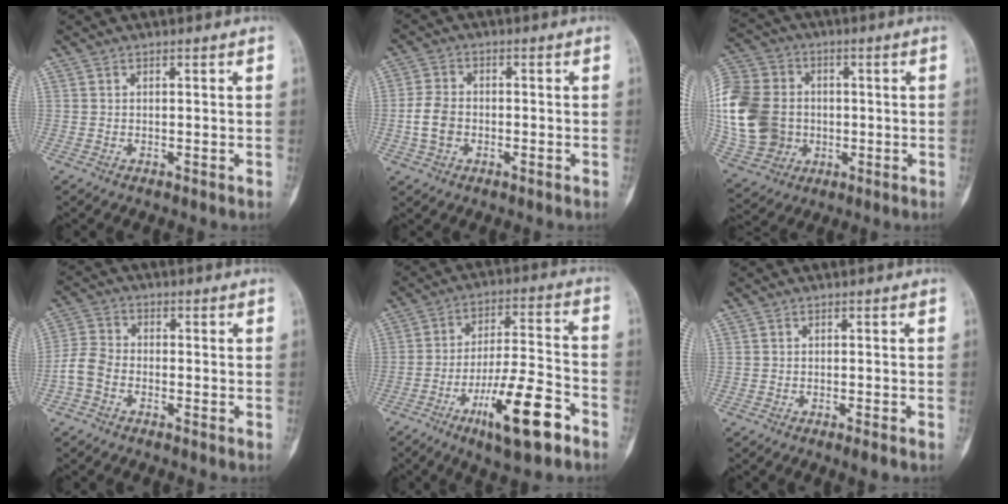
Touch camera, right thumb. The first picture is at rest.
{"total": 5.5, "force": [-1.2, 4.0, 3.6], "torque": [-0.067, 0.014, -0.027]}
{"total": 22.2, "force": [-0.5, 18.4, 12.5], "torque": [-0.286, 0.024, 0.003]}
{"total": 5.0, "force": [-2.0, 3.5, 3.0], "torque": [-0.061, 0.016, -0.052]}
{"total": 15.8, "force": [-8.4, 3.9, 12.8], "torque": [-0.216, 0.051, -0.134]}
{"total": 1.5, "force": [-0.9, 0.0, 1.1], "torque": [-0.025, -0.001, -0.018]}